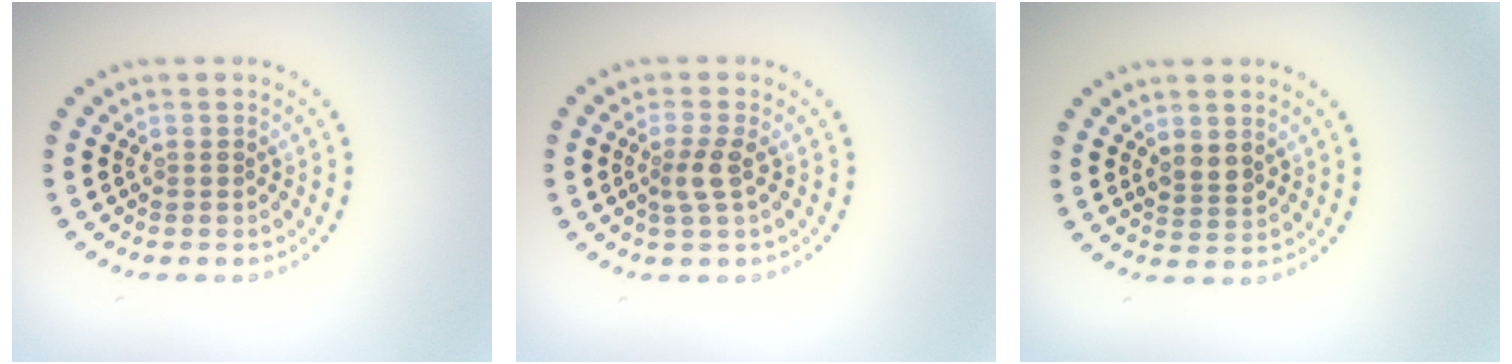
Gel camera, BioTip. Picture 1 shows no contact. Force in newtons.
{"total": 2.0, "press": 1.6, "slide": 1.2}
{"total": 1.6, "press": 1.5, "slide": 0.6}